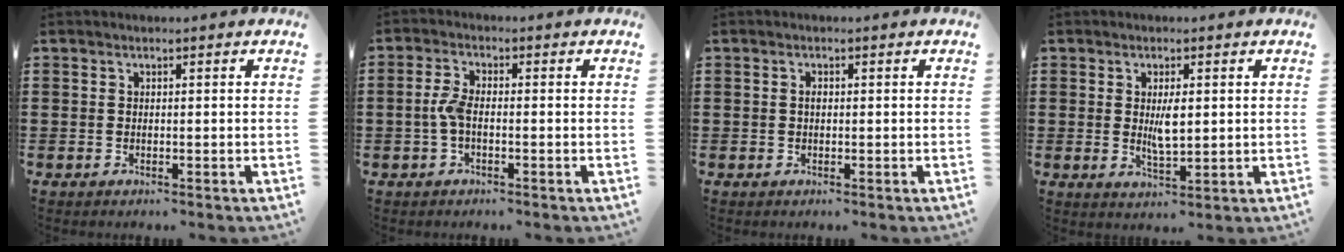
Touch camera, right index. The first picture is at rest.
{"total": 3.5, "force": [-0.8, 1.3, 3.2], "torque": [-0.080, -0.001, -0.022]}
{"total": 0.9, "force": [0.0, 0.4, 0.8], "torque": [-0.016, 0.000, 0.000]}
{"total": 4.0, "force": [0.5, 1.4, 3.7], "torque": [-0.064, 0.000, 0.006]}